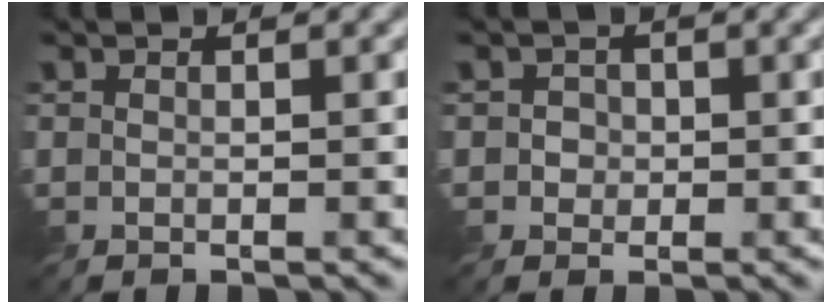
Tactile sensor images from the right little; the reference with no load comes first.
{"total": 1.9, "force": [0.2, 1.7, 0.6], "torque": [-0.009, 0.004, 0.005]}